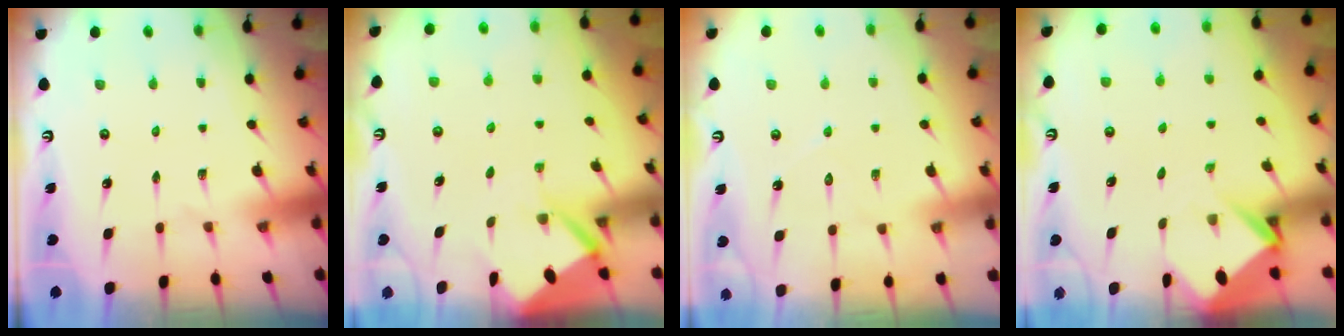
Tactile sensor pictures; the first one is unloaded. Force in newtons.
{"total": 4.6, "press": 4.6, "slide": 0.4}
{"total": 5.2, "press": 5.2, "slide": 0.6}
{"total": 3.6, "press": 3.6, "slide": 0.2}